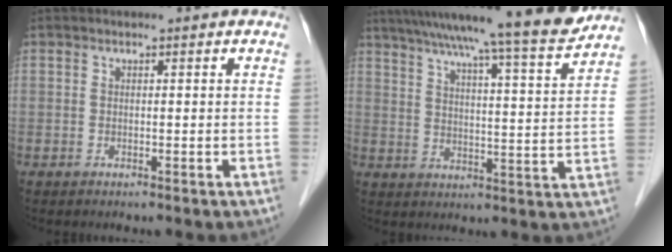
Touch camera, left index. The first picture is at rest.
{"total": 17.9, "force": [15.5, -0.9, 8.9], "torque": [-0.138, -0.012, 0.216]}